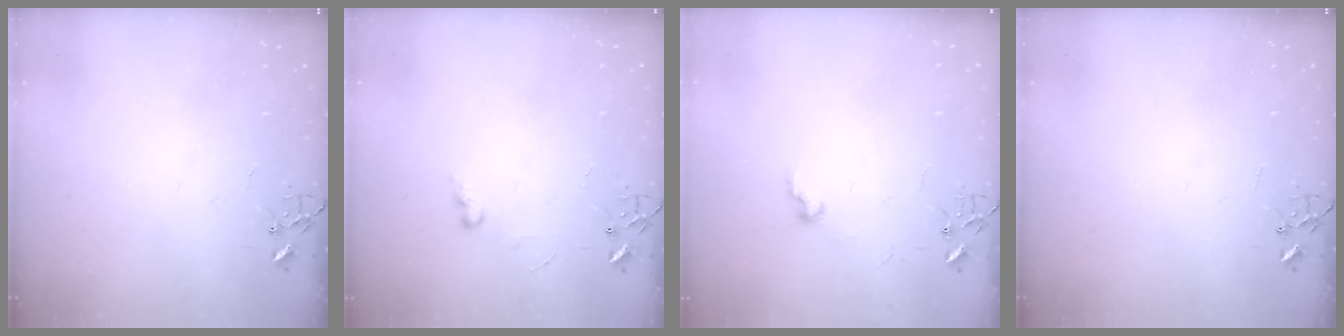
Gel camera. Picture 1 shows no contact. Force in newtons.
{"total": 5.5, "press": 5.5, "slide": 0.7}
{"total": 6.8, "press": 6.8, "slide": 0.8}
{"total": 0.0}